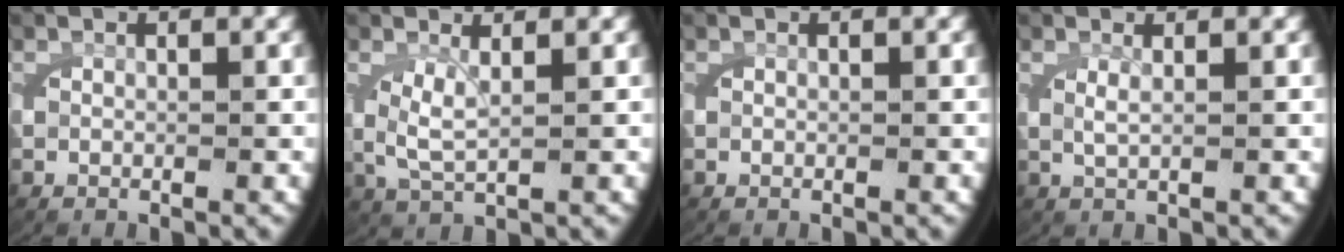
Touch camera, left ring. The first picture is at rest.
{"total": 3.3, "force": [0.6, 1.7, 2.7], "torque": [-0.078, -0.013, 0.022]}
{"total": 0.0}
{"total": 1.3, "force": [0.6, -0.1, 1.2], "torque": [-0.028, -0.004, 0.016]}